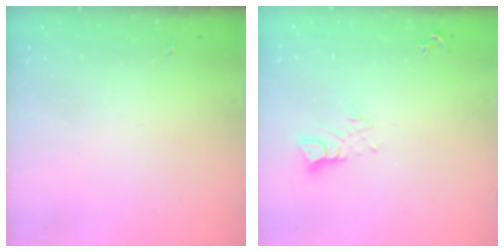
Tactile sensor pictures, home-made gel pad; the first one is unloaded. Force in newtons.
{"total": 5.7, "press": 5.7, "slide": 0.5}